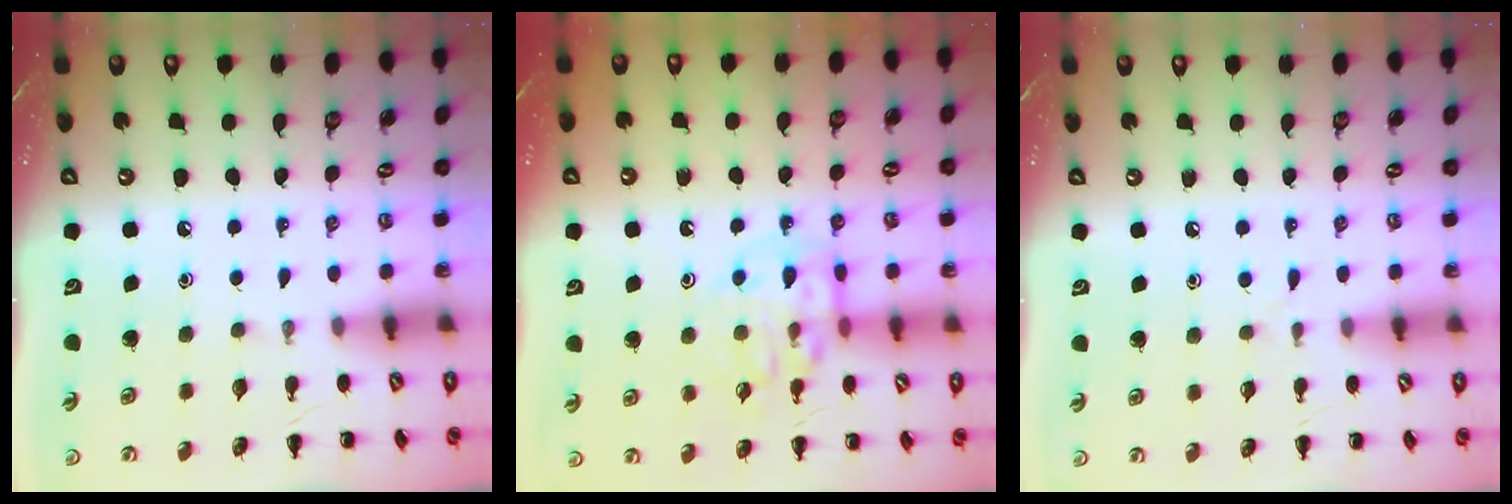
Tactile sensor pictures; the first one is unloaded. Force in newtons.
{"total": 11.9, "press": 11.8, "slide": 1.2}
{"total": 3.2, "press": 2.9, "slide": 1.3}